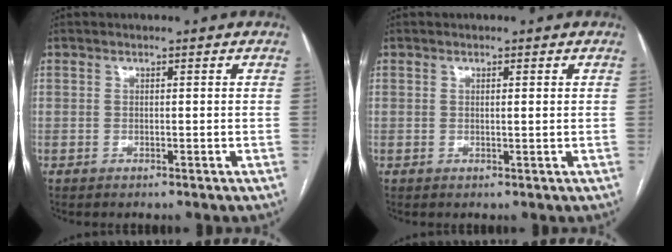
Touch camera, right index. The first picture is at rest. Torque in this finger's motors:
{"motor_torque": [-0.18, 0.15, -0.04, -0.01]}